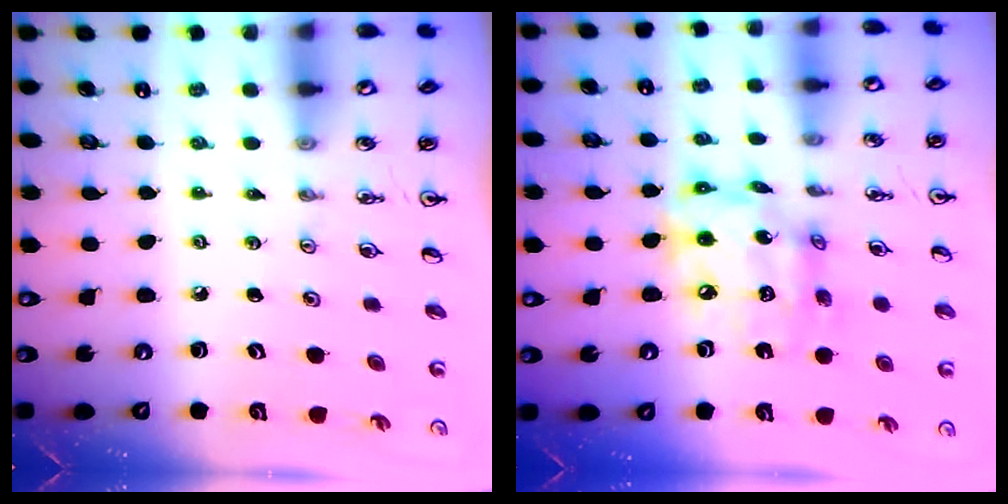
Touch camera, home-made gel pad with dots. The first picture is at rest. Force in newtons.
{"total": 13.6, "press": 13.5, "slide": 1.7}